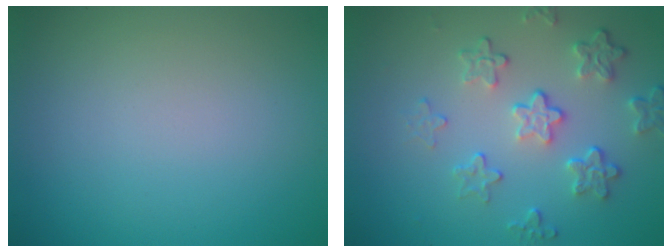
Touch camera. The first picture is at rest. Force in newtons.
{"total": 4.4, "press": 3.3, "slide": 3.0}